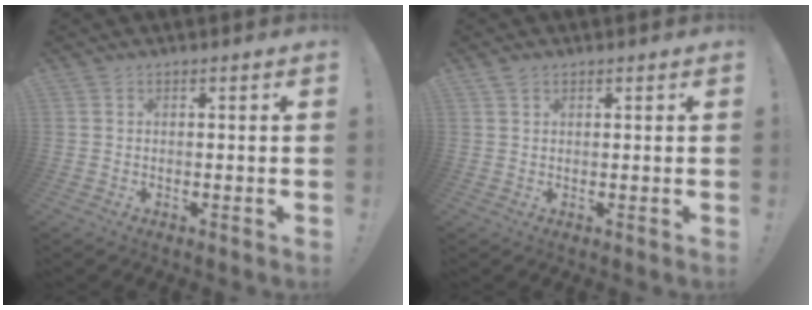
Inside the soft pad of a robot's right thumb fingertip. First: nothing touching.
{"total": 1.4, "force": [1.0, 0.8, 0.5], "torque": [-0.010, -0.001, 0.019]}